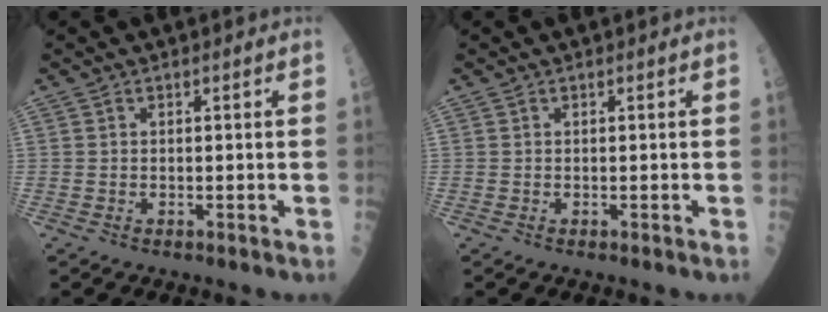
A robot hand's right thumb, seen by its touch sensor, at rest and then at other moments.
{"total": 0.0}